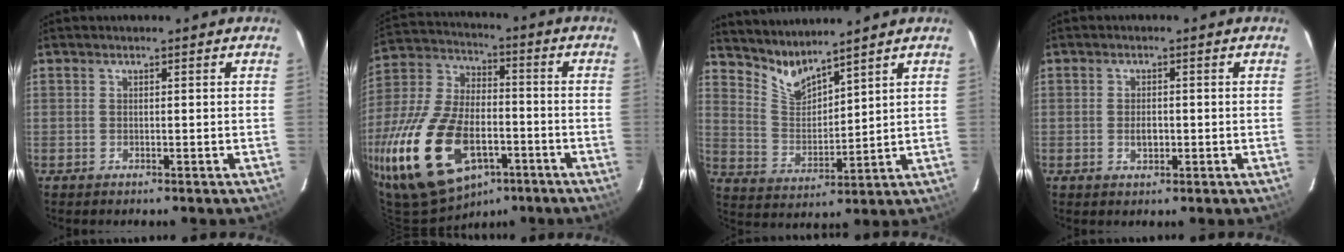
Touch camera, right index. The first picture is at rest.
{"total": 25.5, "force": [-11.6, 13.9, 18.0], "torque": [-0.384, -0.022, -0.187]}
{"total": 6.8, "force": [6.1, -0.1, 3.0], "torque": [-0.065, -0.021, 0.129]}
{"total": 2.3, "force": [-0.4, 1.5, 1.7], "torque": [-0.029, -0.001, -0.006]}